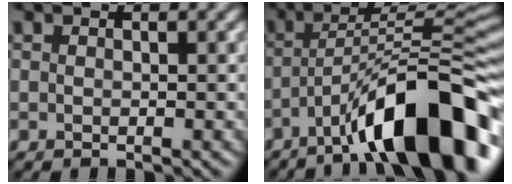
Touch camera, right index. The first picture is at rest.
{"total": 12.9, "force": [-7.0, 3.4, 10.3], "torque": [-0.138, 0.019, -0.114]}